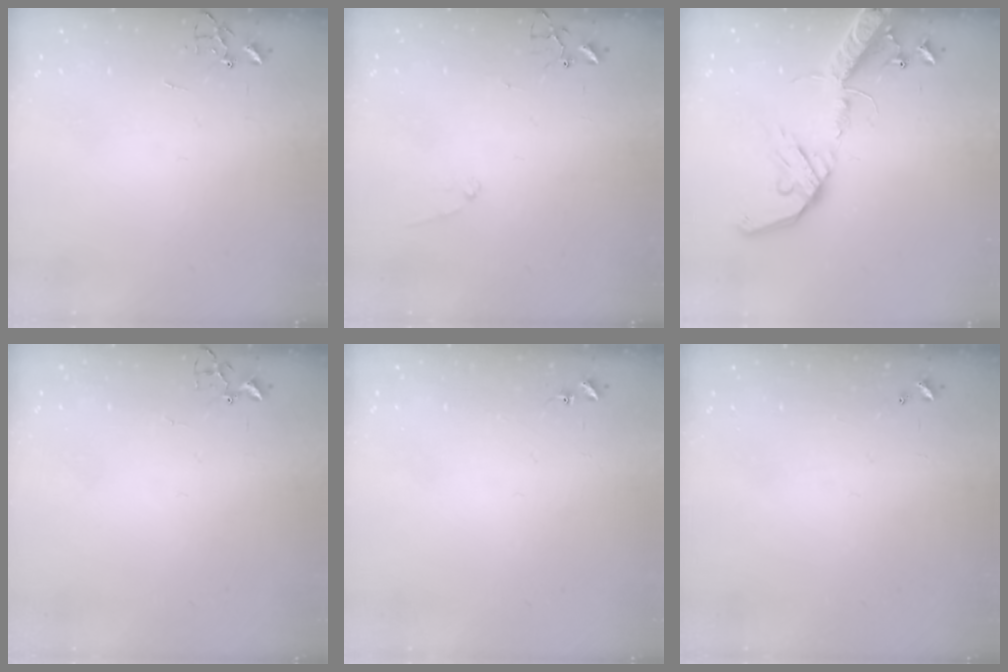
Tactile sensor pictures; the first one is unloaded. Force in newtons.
{"total": 6.8, "press": 6.8, "slide": 0.7}
{"total": 17.9, "press": 17.6, "slide": 3.7}
{"total": 3.0, "press": 2.9, "slide": 0.4}
{"total": 6.8, "press": 6.7, "slide": 0.5}
{"total": 0.0}